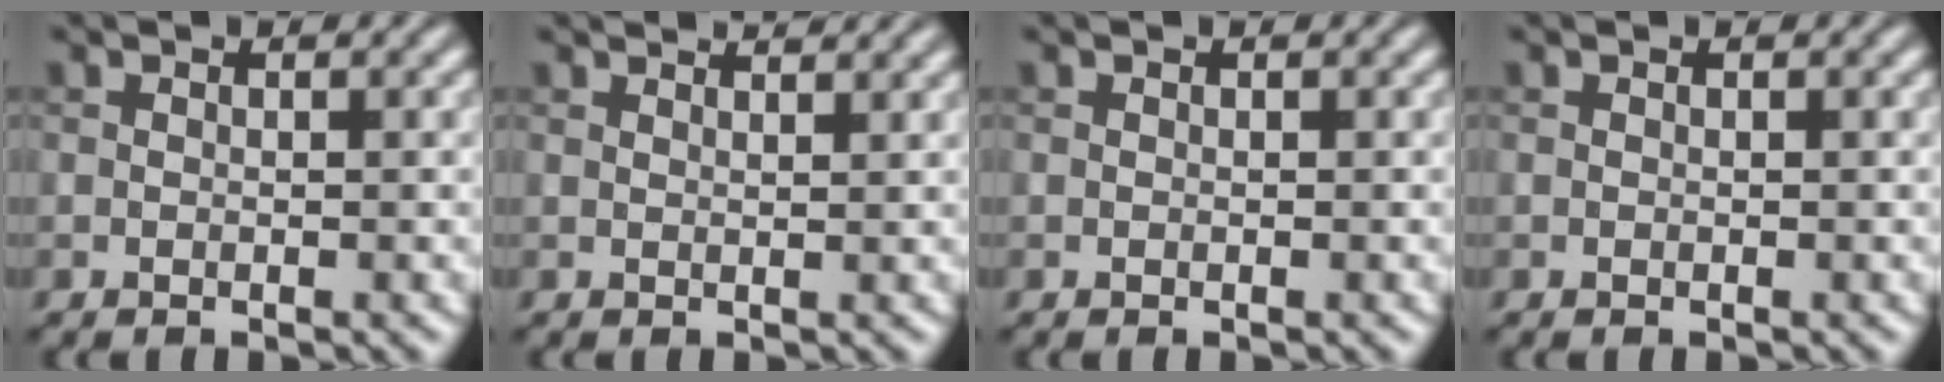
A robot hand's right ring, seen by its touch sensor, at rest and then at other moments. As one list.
[{"total": 2.9, "force": [2.6, 0.7, 1.1], "torque": [0.000, 0.009, 0.014]}, {"total": 0.0}, {"total": 0.0}]